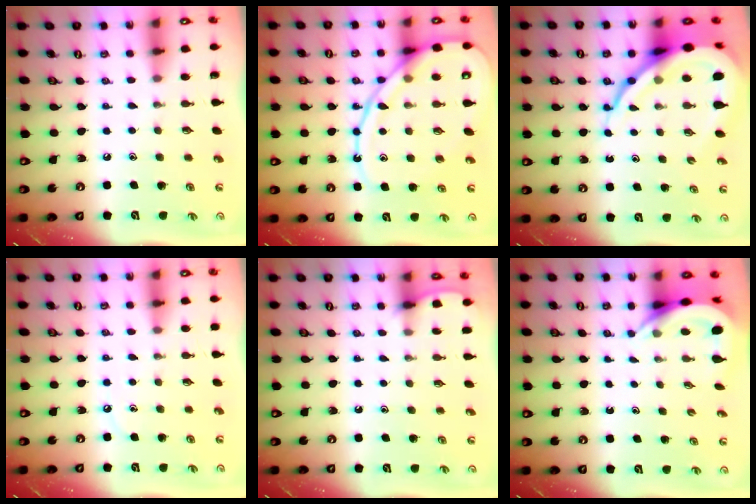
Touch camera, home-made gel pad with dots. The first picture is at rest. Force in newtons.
{"total": 14.3, "press": 14.3, "slide": 1.3}
{"total": 15.6, "press": 15.5, "slide": 1.7}
{"total": 3.2, "press": 3.2, "slide": 0.5}
{"total": 2.1, "press": 2.1, "slide": 0.3}
{"total": 6.2, "press": 6.2, "slide": 0.4}